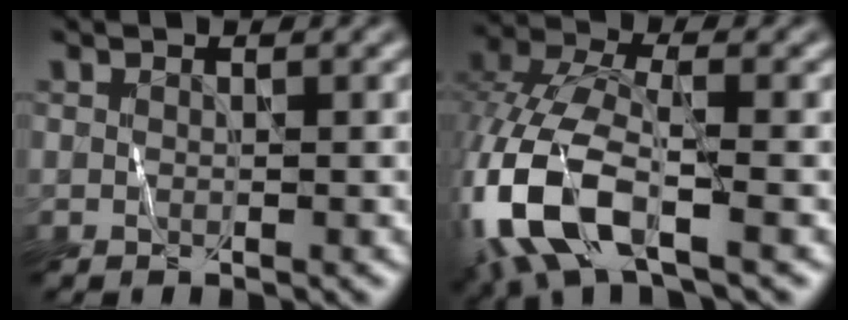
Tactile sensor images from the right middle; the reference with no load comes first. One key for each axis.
{"total": 10.7, "fx": -4.3, "fy": 4.8, "fz": 8.5, "tx": -0.203, "ty": -0.008, "tz": -0.094}